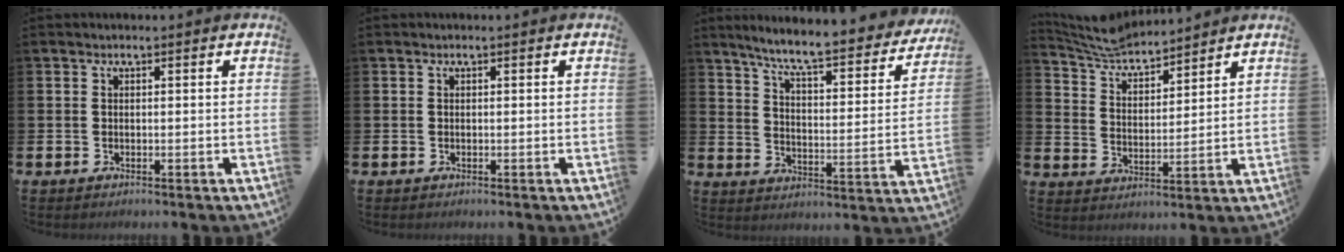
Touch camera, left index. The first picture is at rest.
{"total": 0.0}
{"total": 7.7, "force": [6.9, 0.6, 3.2], "torque": [-0.088, -0.054, 0.113]}
{"total": 5.8, "force": [5.6, 0.9, 1.0], "torque": [-0.048, -0.035, 0.100]}